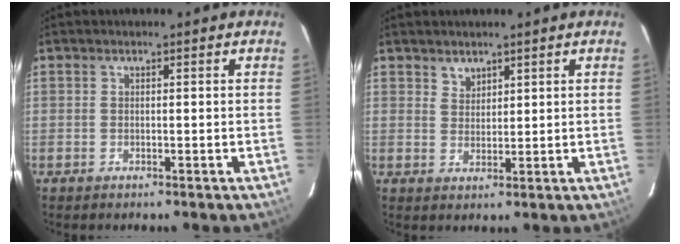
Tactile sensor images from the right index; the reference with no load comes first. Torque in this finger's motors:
{"motor_torque": [0.10, 0.05, 0.00, 0.00]}